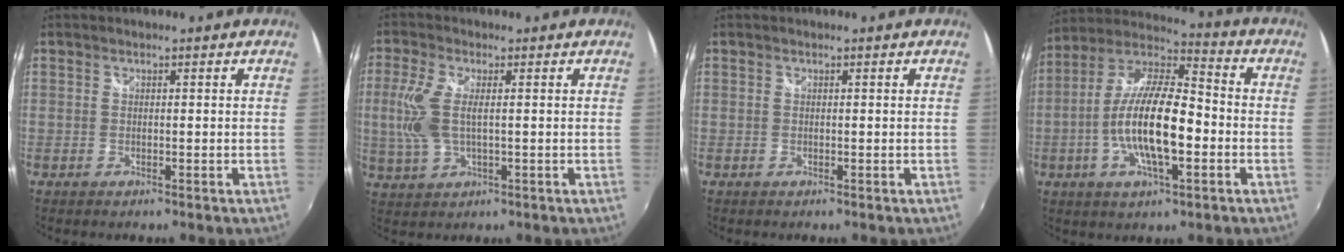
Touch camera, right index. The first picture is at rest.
{"total": 7.6, "force": [0.3, 2.9, 7.1], "torque": [-0.160, -0.001, 0.011]}
{"total": 0.0}
{"total": 17.0, "force": [-3.7, 5.4, 15.7], "torque": [-0.302, -0.002, -0.074]}